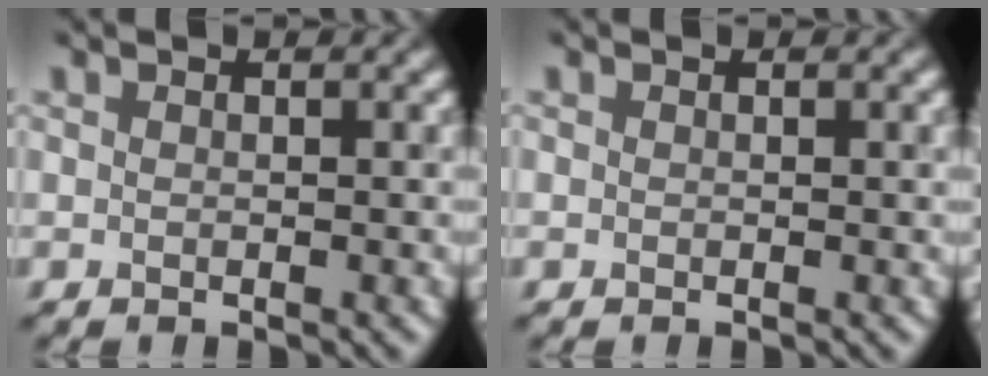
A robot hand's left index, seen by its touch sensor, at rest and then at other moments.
{"total": 0.5, "force": [0.0, 0.3, 0.4], "torque": [-0.004, -0.002, 0.002]}